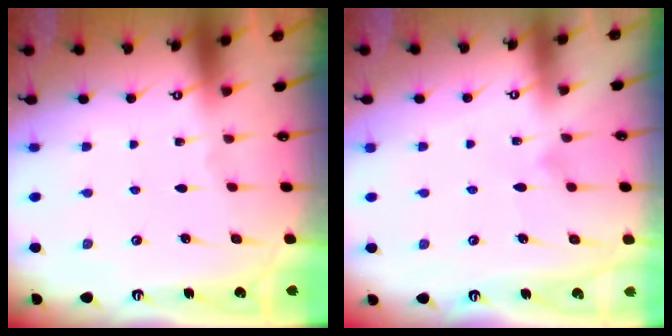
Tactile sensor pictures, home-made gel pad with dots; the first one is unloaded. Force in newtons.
{"total": 8.1, "press": 8.1, "slide": 0.3}